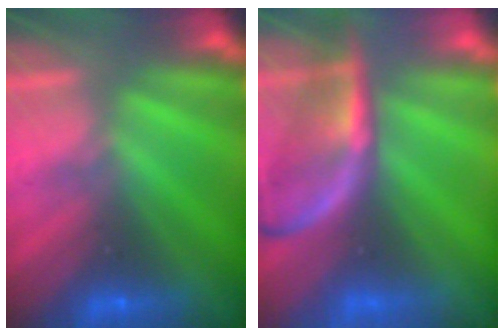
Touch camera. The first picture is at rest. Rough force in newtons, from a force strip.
{"total": 2.4}